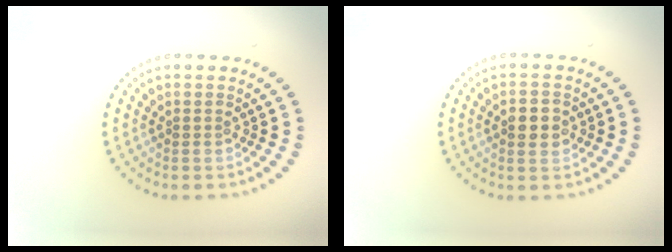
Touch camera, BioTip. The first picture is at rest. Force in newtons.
{"total": 2.3, "press": 2.3, "slide": 0.2}